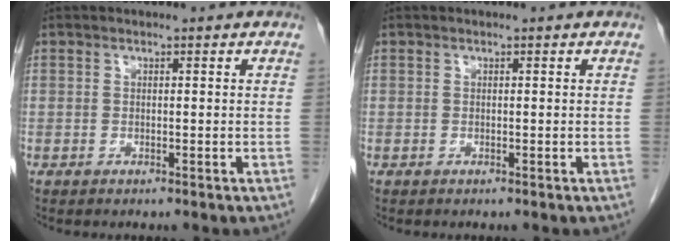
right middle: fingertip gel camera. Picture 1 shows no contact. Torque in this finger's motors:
{"motor_torque": [0.00, 0.00, 0.00, -0.01]}